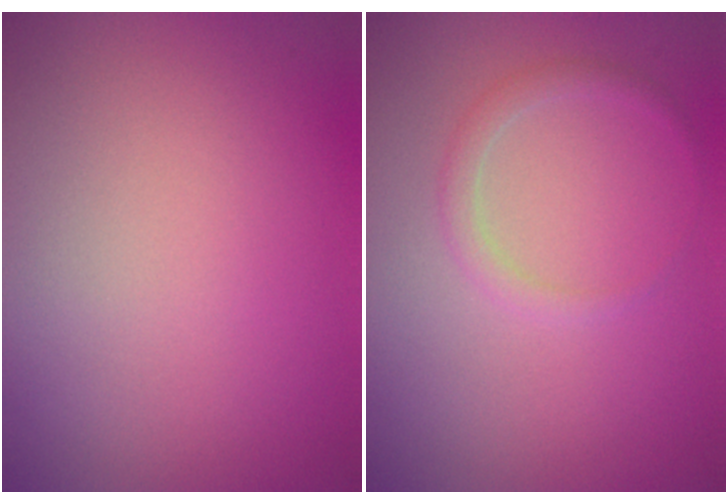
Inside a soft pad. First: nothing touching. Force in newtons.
{"total": 1.3, "press": 1.3, "slide": 0.1}